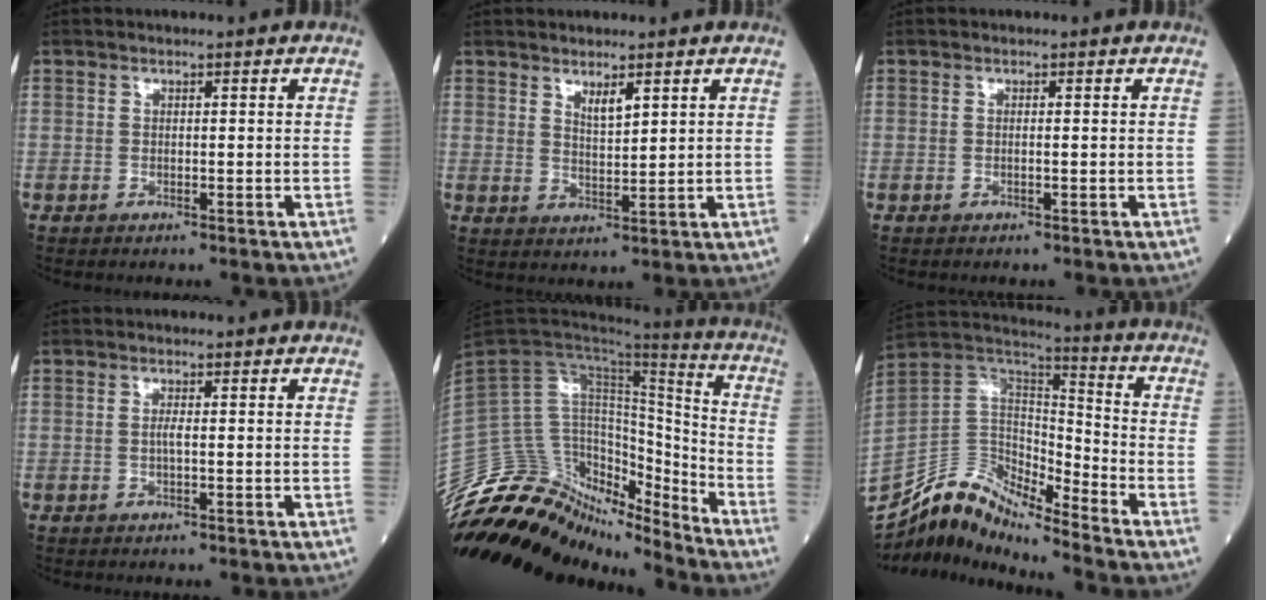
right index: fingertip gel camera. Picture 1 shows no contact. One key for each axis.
{"total": 2.8, "fx": 1.9, "fy": 0.5, "fz": 2.0, "tx": -0.040, "ty": -0.007, "tz": 0.039}
{"total": 0.0}
{"total": 1.0, "fx": -0.2, "fy": -0.1, "fz": 1.0, "tx": -0.023, "ty": 0.000, "tz": -0.005}
{"total": 21.4, "fx": -19.7, "fy": 5.8, "fz": 6.0, "tx": -0.123, "ty": 0.062, "tz": -0.332}
{"total": 12.6, "fx": -11.9, "fy": 2.6, "fz": 3.0, "tx": -0.059, "ty": 0.079, "tz": -0.227}